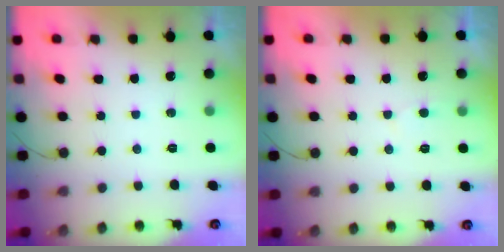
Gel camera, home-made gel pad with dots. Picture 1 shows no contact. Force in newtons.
{"total": 3.6, "press": 3.6, "slide": 0.5}